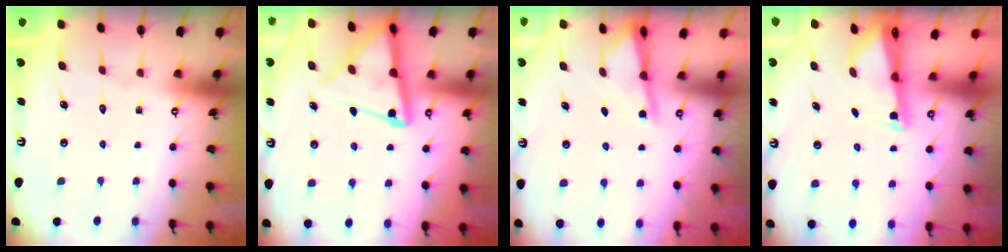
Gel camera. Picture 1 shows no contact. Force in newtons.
{"total": 12.8, "press": 12.8, "slide": 1.2}
{"total": 1.9, "press": 1.9, "slide": 0.3}
{"total": 1.9, "press": 1.9, "slide": 0.4}